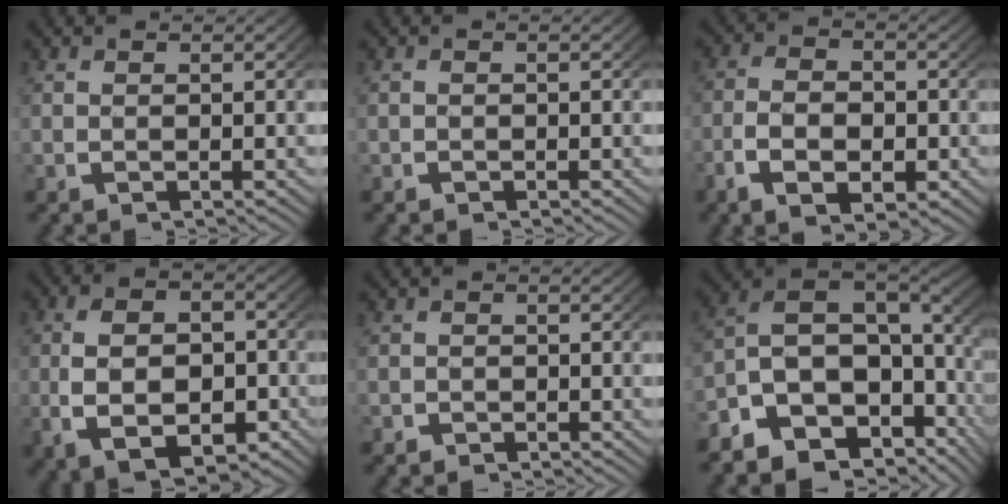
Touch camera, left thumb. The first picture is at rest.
{"total": 0.6, "force": [-0.3, 0.5, 0.0], "torque": [0.002, -0.004, -0.008]}
{"total": 5.1, "force": [-1.4, 3.2, 3.7], "torque": [-0.068, -0.014, -0.023]}
{"total": 8.8, "force": [-1.7, 5.8, 6.3], "torque": [-0.120, -0.031, -0.012]}
{"total": 1.4, "force": [-1.0, 1.0, -0.1], "torque": [0.006, -0.007, -0.019]}
{"total": 15.4, "force": [-2.8, 11.0, 10.3], "torque": [-0.212, -0.044, -0.036]}